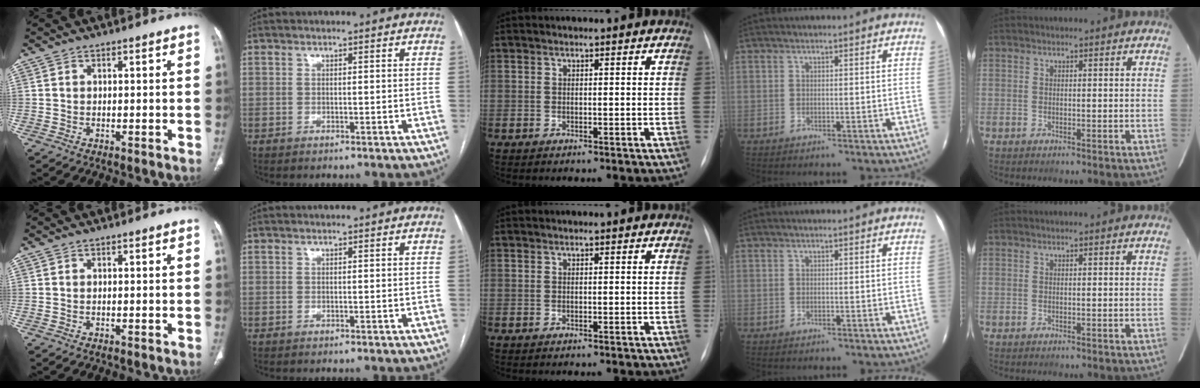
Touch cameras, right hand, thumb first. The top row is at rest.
{}